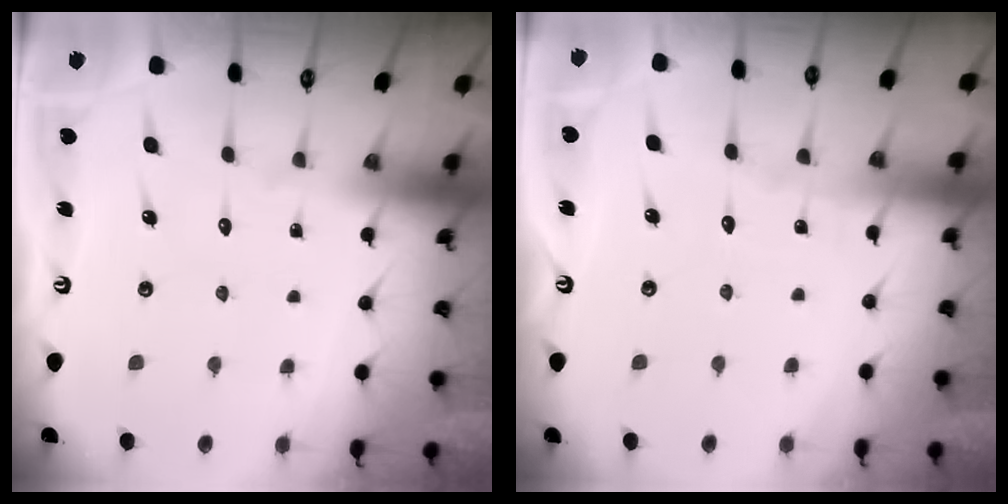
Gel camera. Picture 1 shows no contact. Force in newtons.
{"total": 1.5, "press": 1.5, "slide": 0.2}